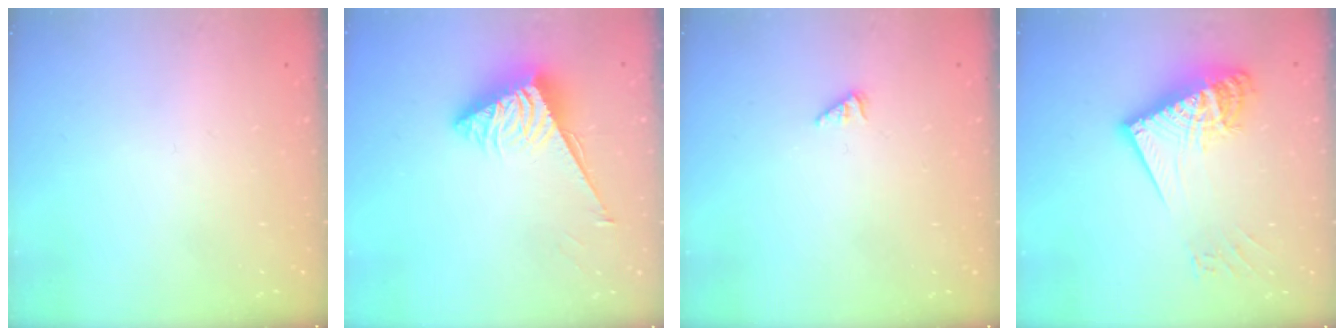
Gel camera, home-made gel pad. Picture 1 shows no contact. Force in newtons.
{"total": 4.1, "press": 4.1, "slide": 0.1}
{"total": 0.0}
{"total": 17.6, "press": 17.5, "slide": 2.1}